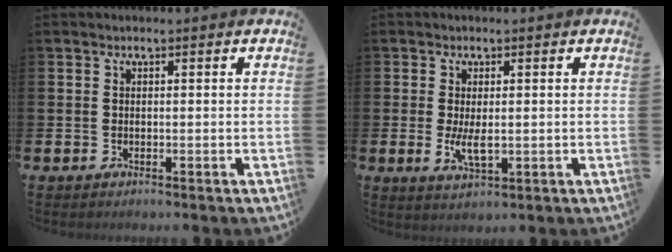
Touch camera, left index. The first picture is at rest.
{"total": 3.4, "force": [0.2, 1.3, 3.1], "torque": [-0.048, -0.003, 0.001]}